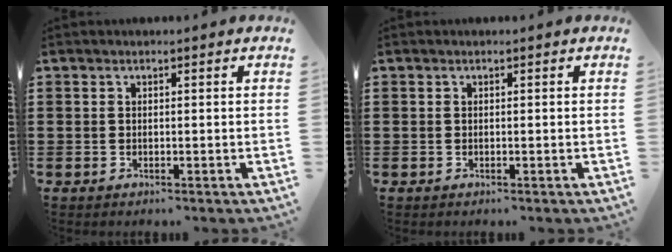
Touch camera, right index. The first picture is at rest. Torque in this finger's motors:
{"motor_torque": [-0.51, 0.52, 0.00, 0.00]}